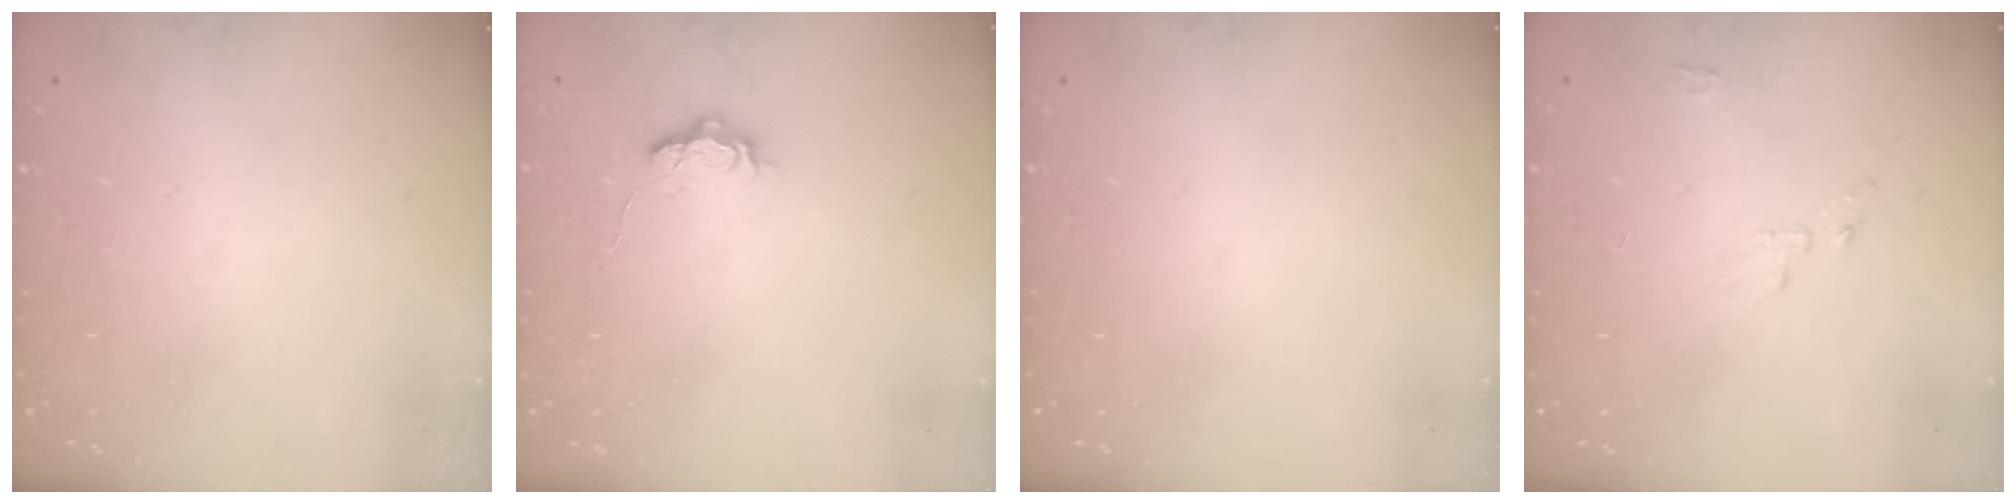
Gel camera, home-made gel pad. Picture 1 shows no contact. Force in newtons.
{"total": 5.1, "press": 5.0, "slide": 0.4}
{"total": 0.0}
{"total": 4.7, "press": 4.6, "slide": 0.6}